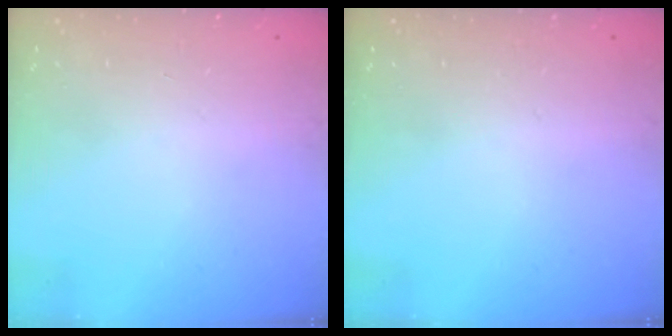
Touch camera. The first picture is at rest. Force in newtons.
{"total": 0.0}